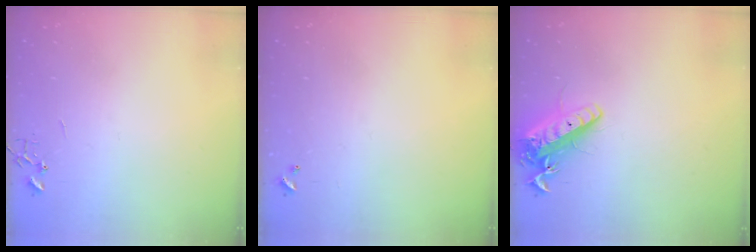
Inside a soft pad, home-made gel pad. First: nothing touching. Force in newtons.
{"total": 0.0}
{"total": 14.5, "press": 14.2, "slide": 2.8}